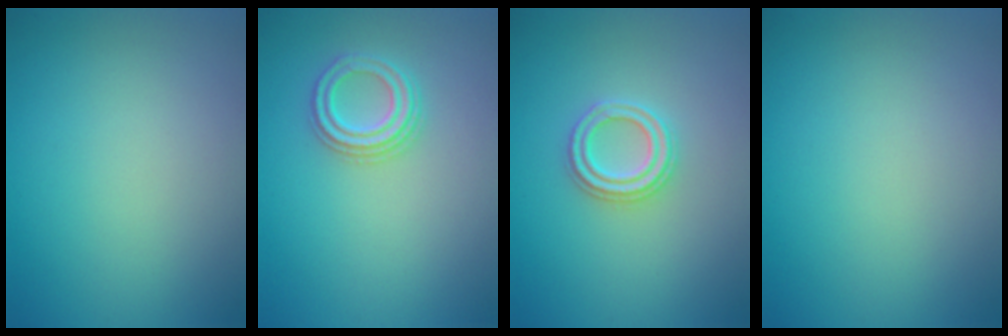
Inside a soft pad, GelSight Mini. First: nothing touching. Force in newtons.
{"total": 2.5, "press": 2.4, "slide": 0.4}
{"total": 2.4, "press": 2.3, "slide": 0.5}
{"total": 0.0}